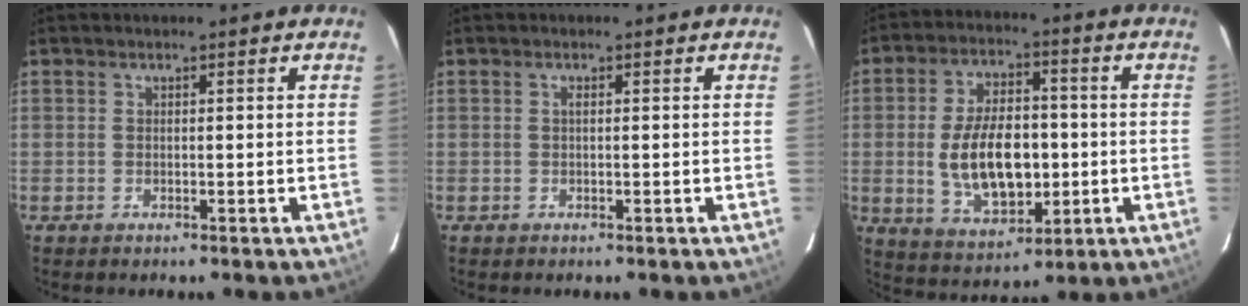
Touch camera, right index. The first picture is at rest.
{"total": 0.5, "force": [0.1, 0.0, 0.5], "torque": [-0.009, 0.003, -0.001]}
{"total": 14.3, "force": [-1.3, 7.9, 11.8], "torque": [-0.229, 0.002, -0.005]}